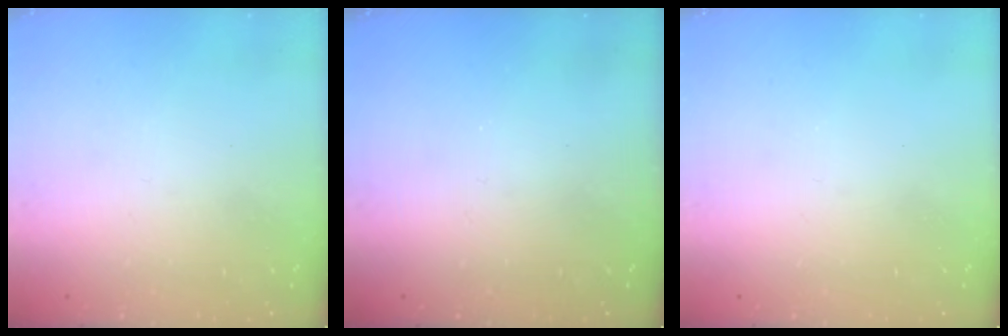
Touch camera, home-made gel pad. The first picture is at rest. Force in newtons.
{"total": 0.0}
{"total": 0.0}